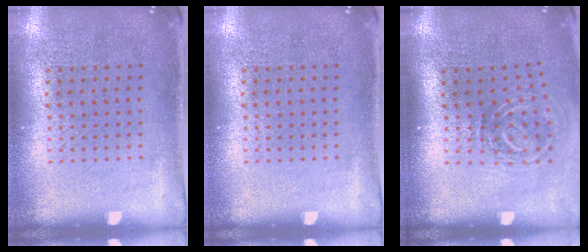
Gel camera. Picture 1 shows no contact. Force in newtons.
{"total": 0.0}
{"total": 1.9, "press": 1.2, "slide": 1.5}